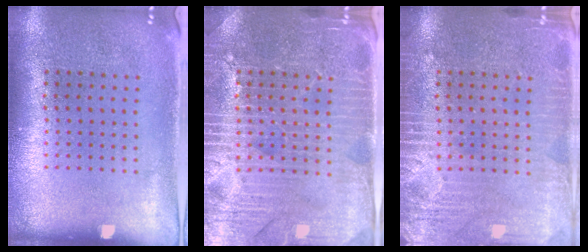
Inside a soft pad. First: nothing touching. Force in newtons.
{"total": 4.3, "press": 4.1, "slide": 1.3}
{"total": 3.9, "press": 3.9, "slide": 0.5}